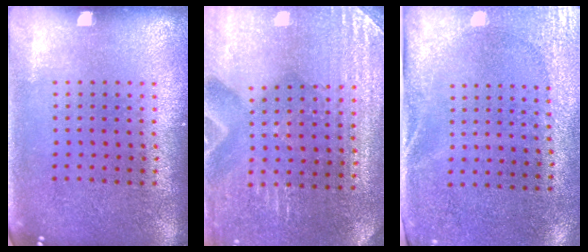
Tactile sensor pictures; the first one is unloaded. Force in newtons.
{"total": 2.9, "press": 2.9, "slide": 0.3}
{"total": 2.7, "press": 2.1, "slide": 1.6}